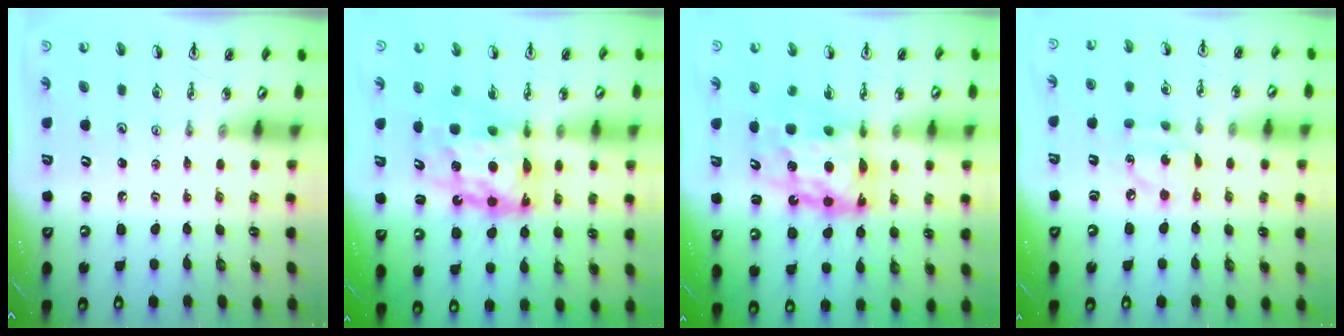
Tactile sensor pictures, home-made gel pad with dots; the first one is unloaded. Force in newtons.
{"total": 12.2, "press": 12.1, "slide": 1.2}
{"total": 12.2, "press": 12.1, "slide": 1.2}
{"total": 6.7, "press": 6.7, "slide": 0.1}